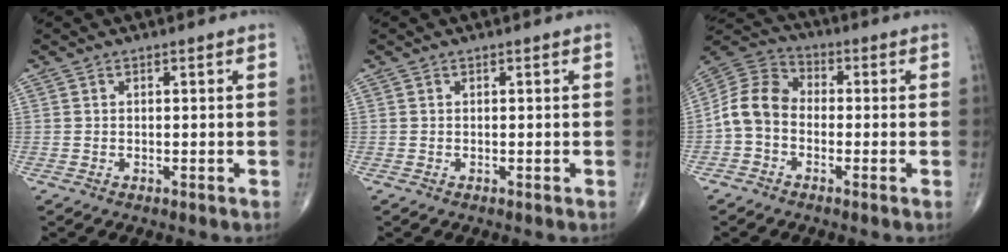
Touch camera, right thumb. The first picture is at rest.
{"total": 0.0}
{"total": 8.8, "force": [-1.8, 6.7, 5.4], "torque": [-0.093, 0.030, -0.053]}